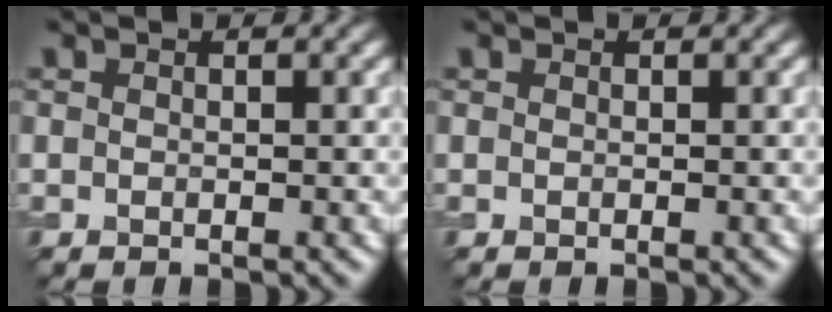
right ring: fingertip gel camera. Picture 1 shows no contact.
{"total": 0.0}